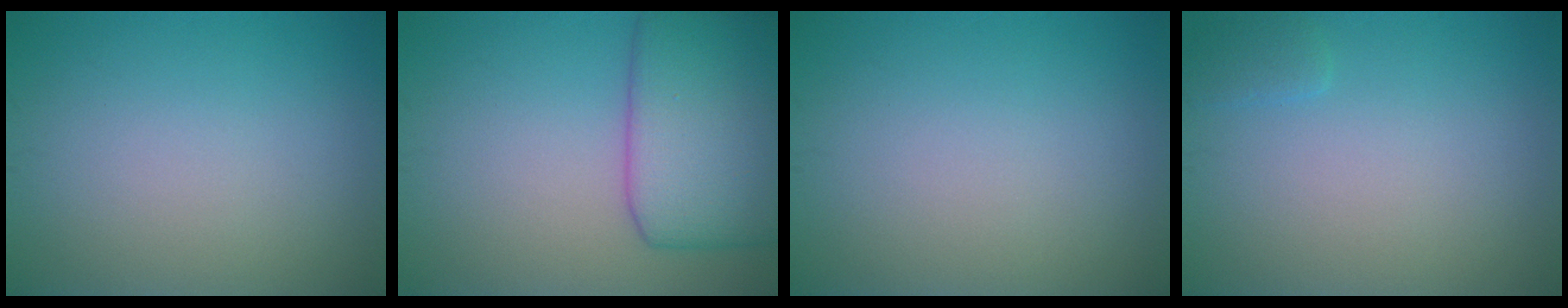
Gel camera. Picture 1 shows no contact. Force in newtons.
{"total": 8.2, "press": 8.2, "slide": 0.3}
{"total": 0.0}
{"total": 0.9, "press": 0.9, "slide": 0.1}